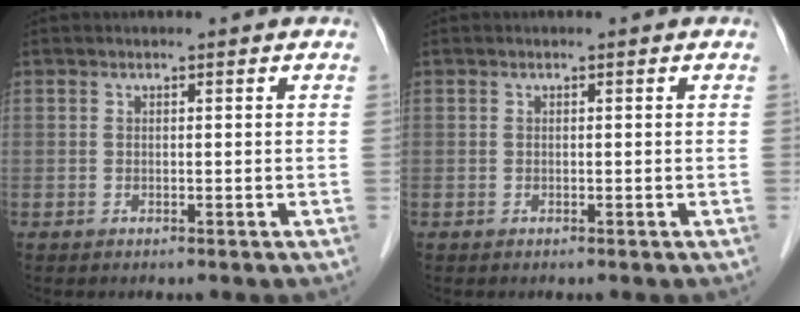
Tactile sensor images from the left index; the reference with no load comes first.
{"total": 0.0}